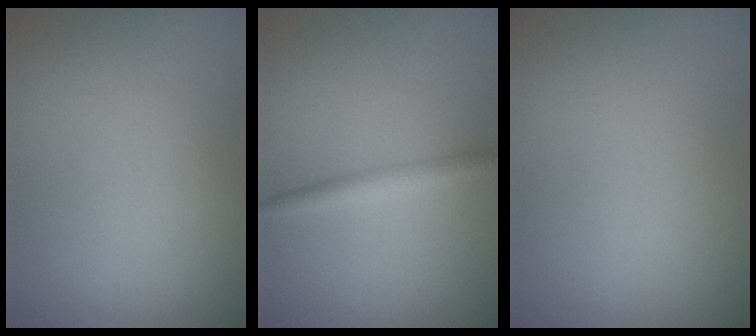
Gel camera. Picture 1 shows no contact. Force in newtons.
{"total": 2.2, "press": 2.2, "slide": 0.1}
{"total": 0.0}